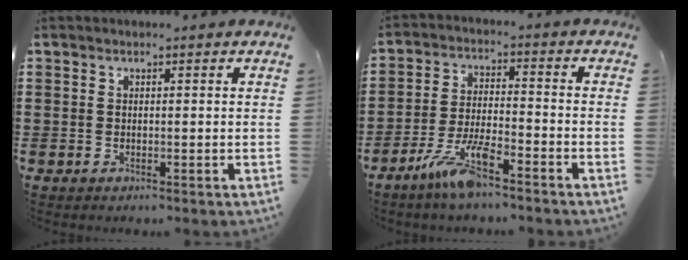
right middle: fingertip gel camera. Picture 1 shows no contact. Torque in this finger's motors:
{"motor_torque": [1.66, 0.48, 0.58, 0.16]}